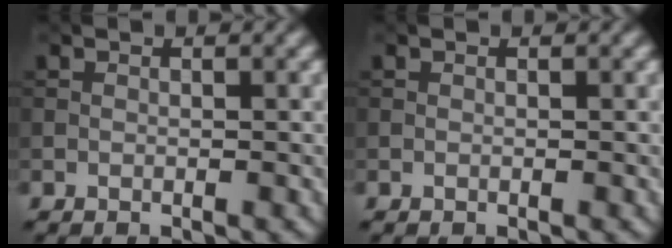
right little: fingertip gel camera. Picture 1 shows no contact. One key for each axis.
{"total": 0.0}